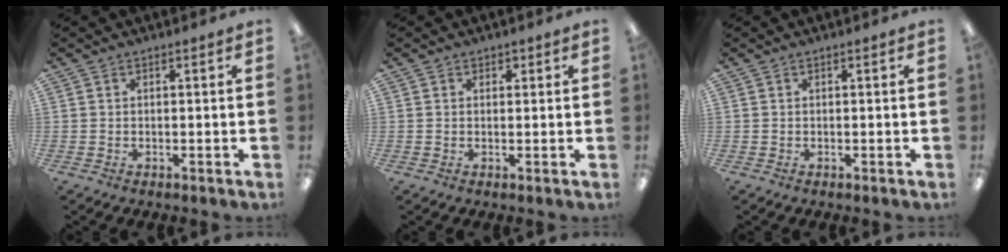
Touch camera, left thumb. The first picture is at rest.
{"total": 1.0, "force": [0.5, 0.8, -0.3], "torque": [0.015, -0.001, 0.007]}
{"total": 0.0}